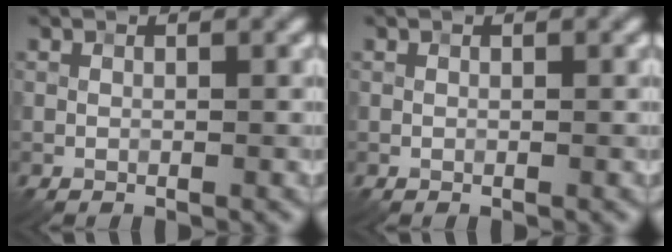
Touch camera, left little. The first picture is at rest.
{"total": 0.0}